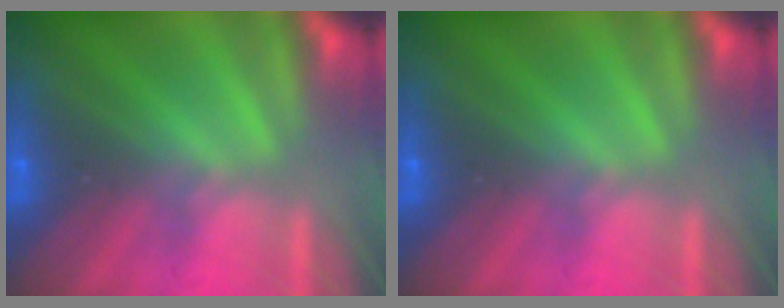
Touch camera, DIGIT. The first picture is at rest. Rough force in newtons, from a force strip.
{"total": 0.0}